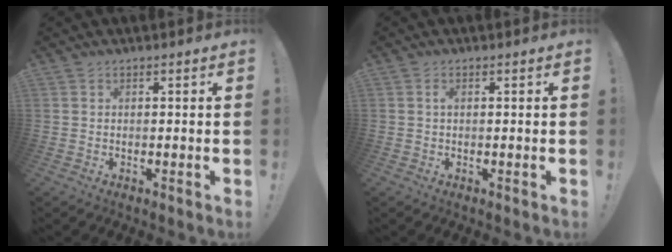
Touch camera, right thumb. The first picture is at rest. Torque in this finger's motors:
{"motor_torque": [0.15, 0.28, 0.27, -0.15, -0.02]}